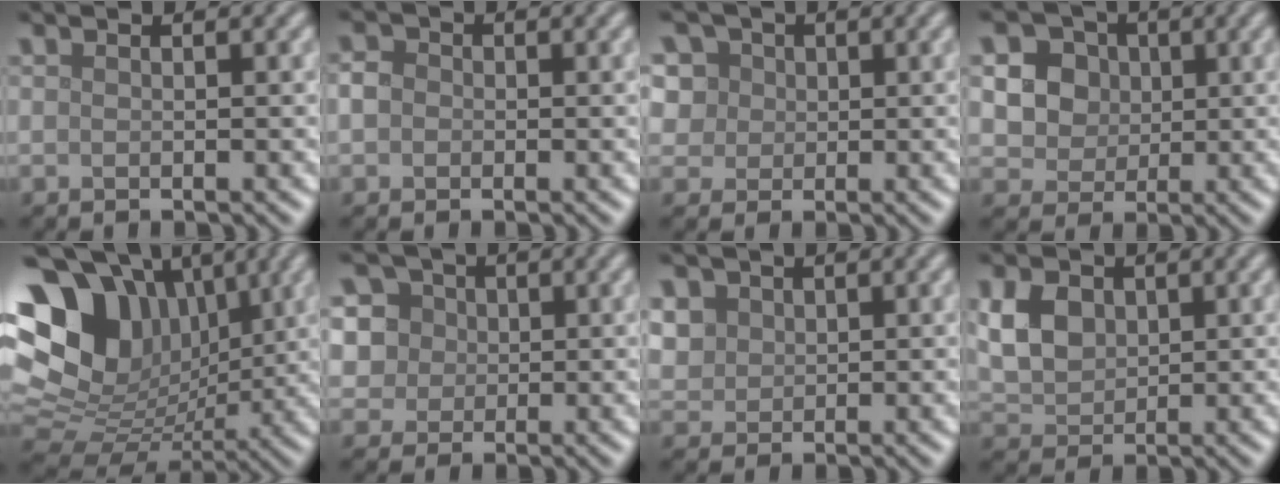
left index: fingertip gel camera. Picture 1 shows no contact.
{"total": 1.8, "force": [-0.1, 1.6, 0.7], "torque": [-0.007, 0.003, -0.012]}
{"total": 7.1, "force": [3.4, 5.4, 3.1], "torque": [-0.052, 0.024, 0.028]}
{"total": 6.4, "force": [1.9, 5.4, 2.8], "torque": [-0.056, 0.016, 0.026]}
{"total": 15.6, "force": [4.9, 11.4, 9.4], "torque": [-0.181, 0.014, 0.095]}
{"total": 7.0, "force": [3.0, 5.7, 2.8], "torque": [-0.041, 0.024, 0.023]}
{"total": 3.8, "force": [1.5, 3.2, 1.5], "torque": [-0.052, 0.010, 0.031]}
{"total": 5.5, "force": [1.6, 4.1, 3.4], "torque": [-0.091, 0.014, 0.027]}